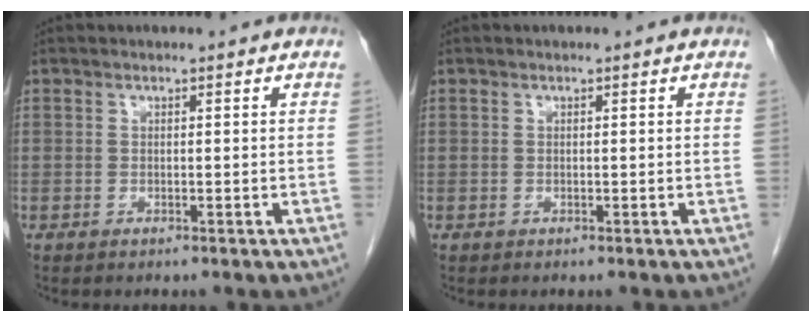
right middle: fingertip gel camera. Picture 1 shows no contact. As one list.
[{"total": 0.0}]